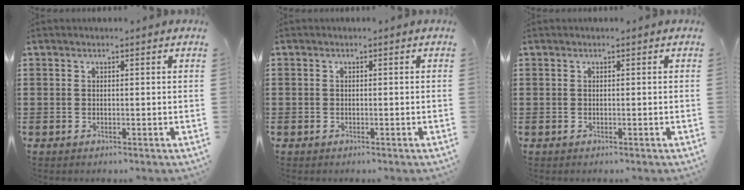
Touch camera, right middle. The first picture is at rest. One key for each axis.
{"total": 0.6, "fx": -0.2, "fy": 0.6, "fz": 0.1, "tx": -0.003, "ty": 0.002, "tz": -0.005}
{"total": 0.0}